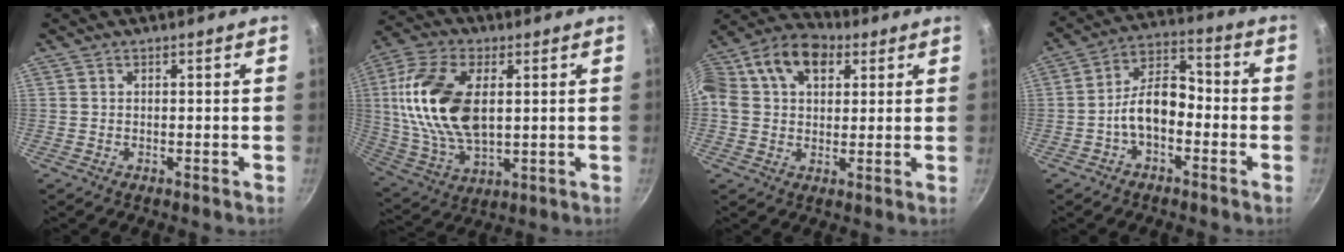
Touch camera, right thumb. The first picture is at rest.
{"total": 19.6, "force": [3.0, 11.1, 15.9], "torque": [-0.302, -0.001, 0.059]}
{"total": 18.5, "force": [5.3, 13.2, 11.9], "torque": [-0.232, 0.033, 0.070]}
{"total": 9.8, "force": [-2.9, 5.8, 7.3], "torque": [-0.103, 0.052, -0.063]}